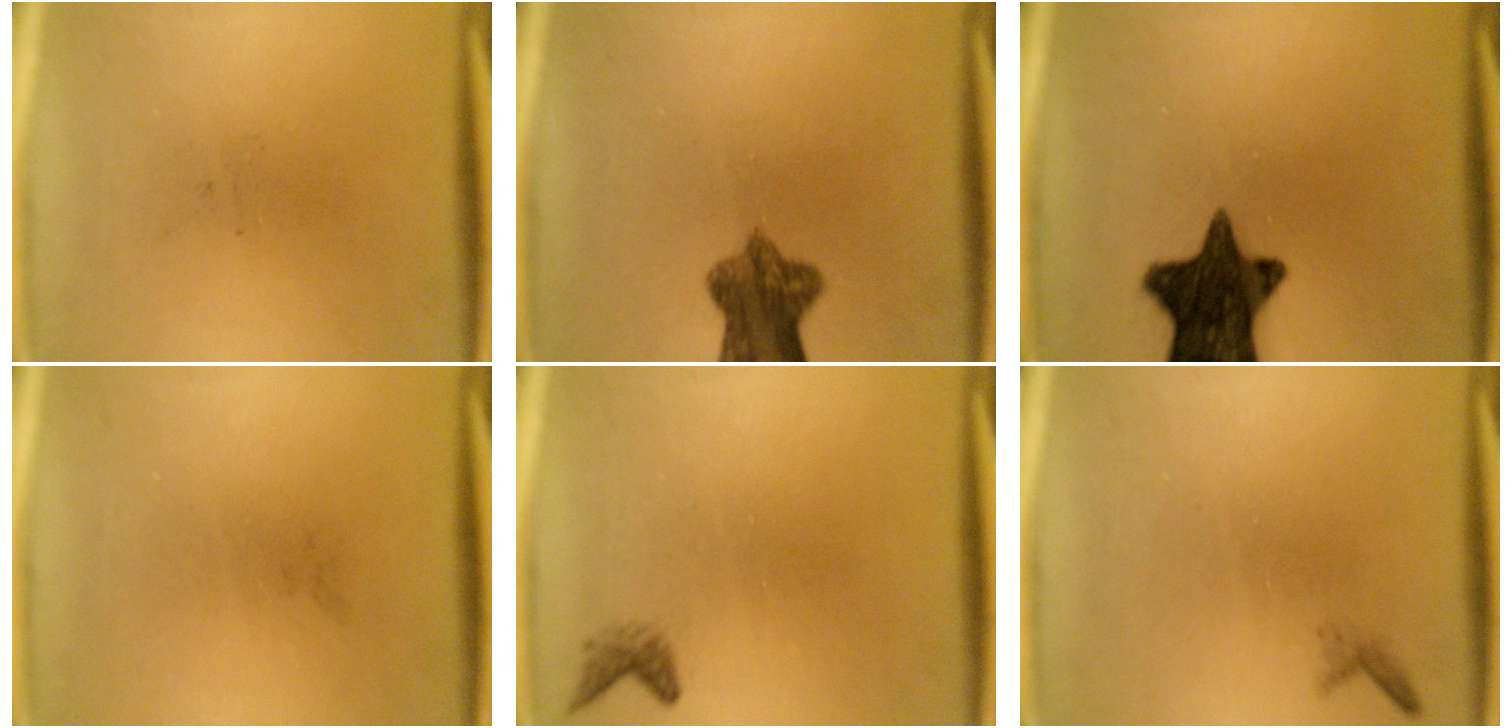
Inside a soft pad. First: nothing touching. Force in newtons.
{"total": 7.6}
{"total": 13.8}
{"total": 0.0}
{"total": 1.3}
{"total": 0.6}